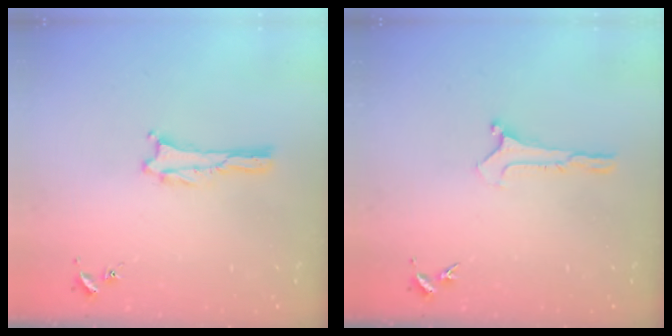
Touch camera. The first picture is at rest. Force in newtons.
{"total": 0.0}